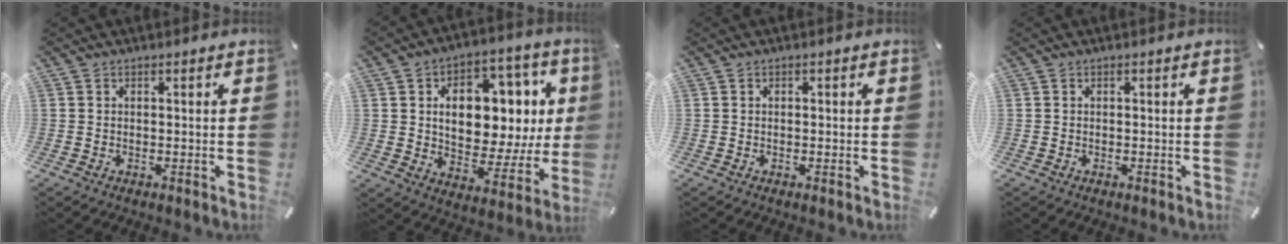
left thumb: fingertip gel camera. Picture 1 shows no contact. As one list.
[{"total": 16.0, "force": [4.3, 10.8, 11.0], "torque": [-0.150, -0.027, 0.079]}, {"total": 0.0}, {"total": 0.0}]